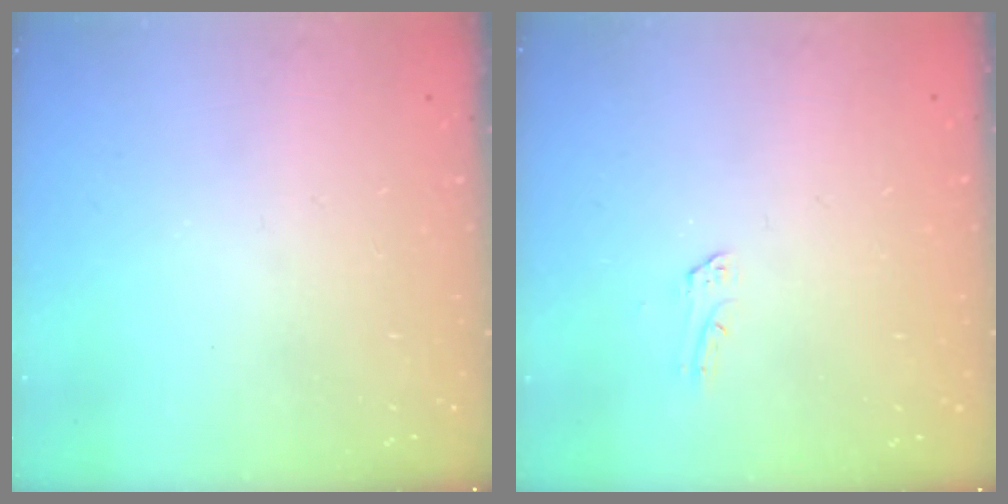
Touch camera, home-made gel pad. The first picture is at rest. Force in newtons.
{"total": 1.9, "press": 1.9, "slide": 0.1}